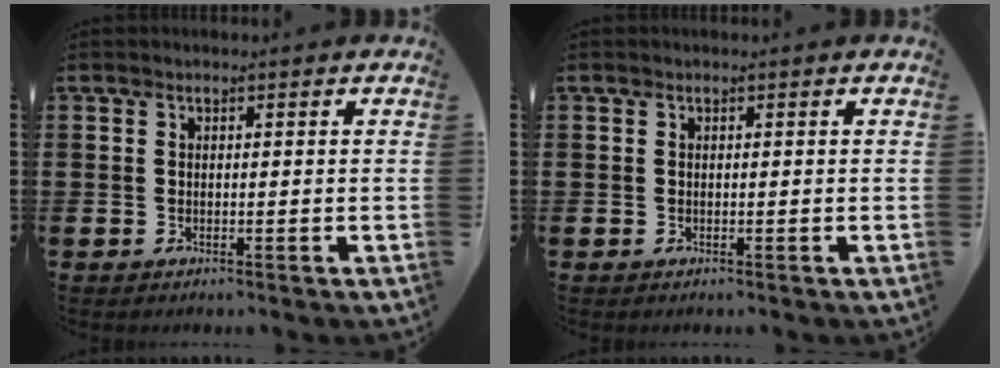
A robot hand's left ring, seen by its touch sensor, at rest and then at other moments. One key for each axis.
{"total": 0.0}